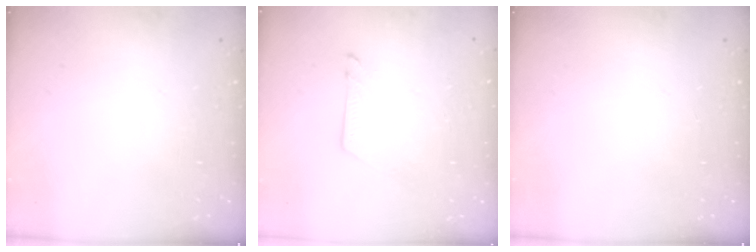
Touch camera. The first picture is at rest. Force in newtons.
{"total": 5.1, "press": 5.1, "slide": 0.5}
{"total": 0.0}